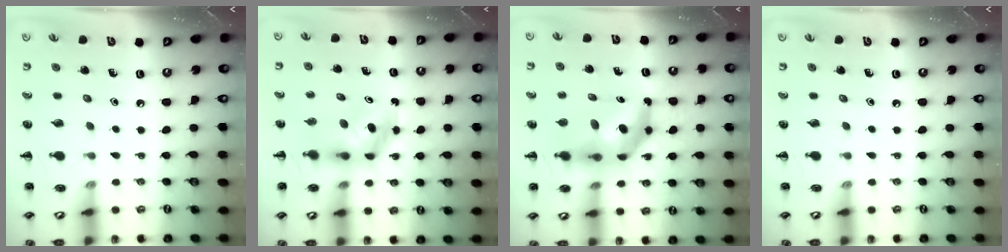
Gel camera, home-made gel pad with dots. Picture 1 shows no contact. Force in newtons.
{"total": 5.1, "press": 5.0, "slide": 0.6}
{"total": 11.3, "press": 10.7, "slide": 3.5}
{"total": 0.0}